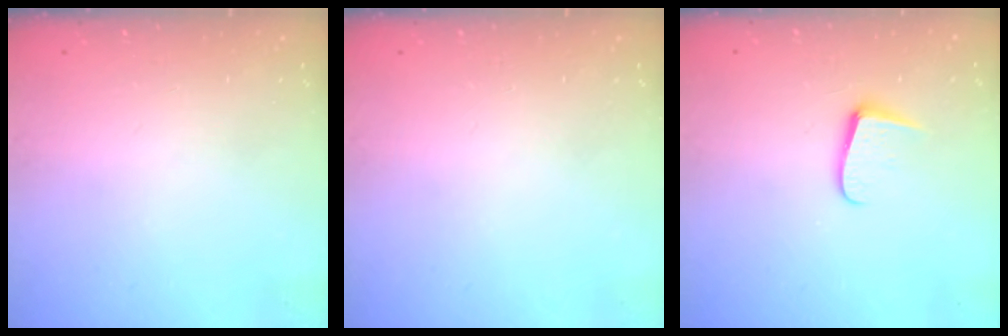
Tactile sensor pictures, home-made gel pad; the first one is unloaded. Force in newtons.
{"total": 0.0}
{"total": 6.0, "press": 6.0, "slide": 0.8}